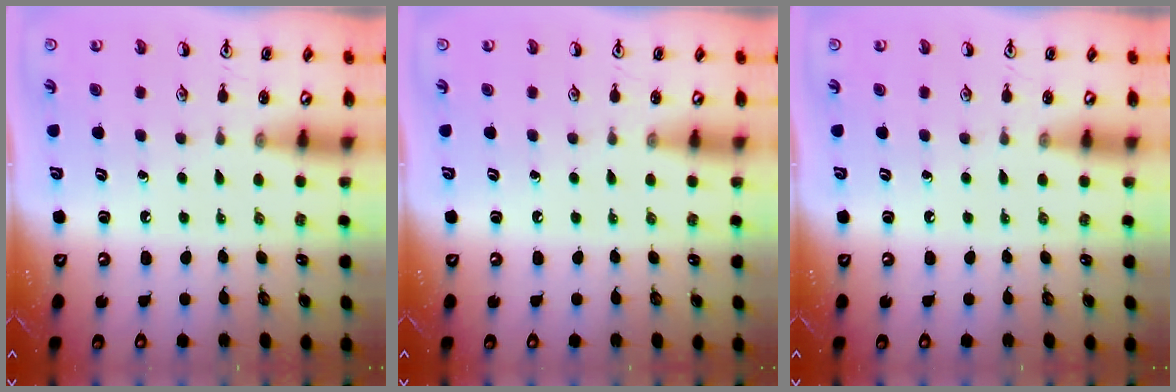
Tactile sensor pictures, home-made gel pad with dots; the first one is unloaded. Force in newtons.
{"total": 0.0}
{"total": 0.0}